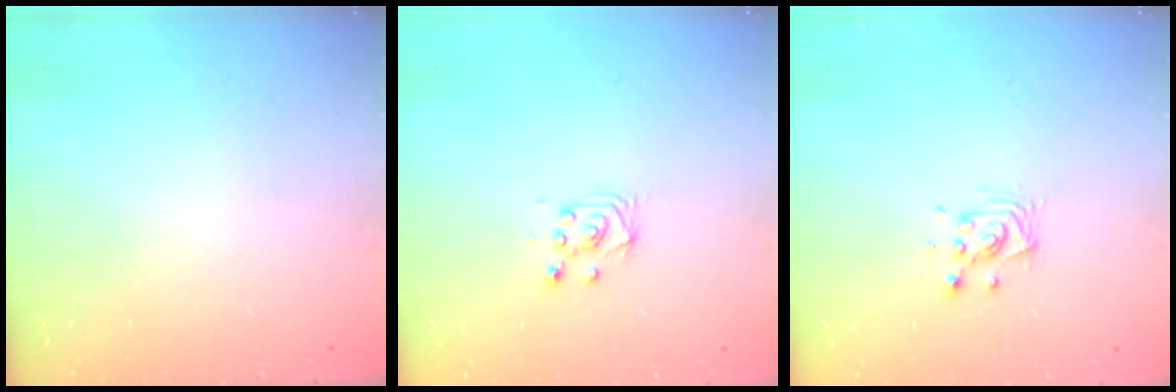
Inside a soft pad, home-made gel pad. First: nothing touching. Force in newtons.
{"total": 5.2, "press": 5.2, "slide": 0.5}
{"total": 5.2, "press": 5.2, "slide": 0.1}